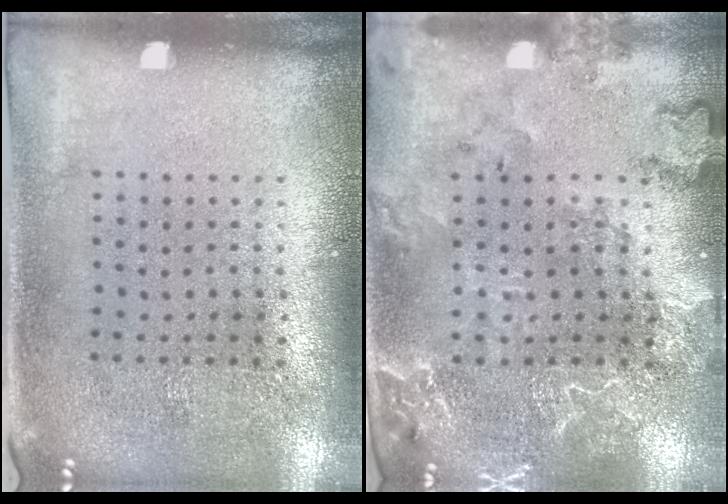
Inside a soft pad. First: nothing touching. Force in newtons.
{"total": 2.3, "press": 2.2, "slide": 0.4}